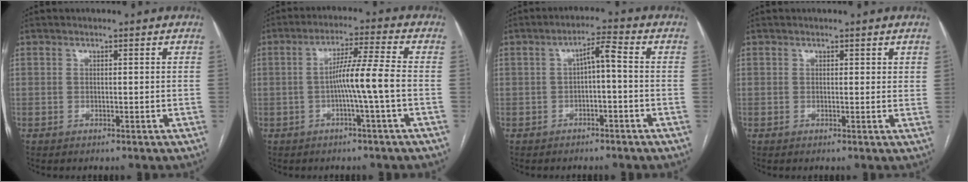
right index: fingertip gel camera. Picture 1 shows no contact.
{"total": 6.9, "force": [-1.5, -1.4, 6.6], "torque": [-0.115, 0.010, -0.026]}
{"total": 3.6, "force": [-0.5, 0.5, 3.5], "torque": [-0.058, 0.017, -0.007]}
{"total": 1.0, "force": [0.7, 0.5, 0.5], "torque": [0.001, -0.002, 0.005]}